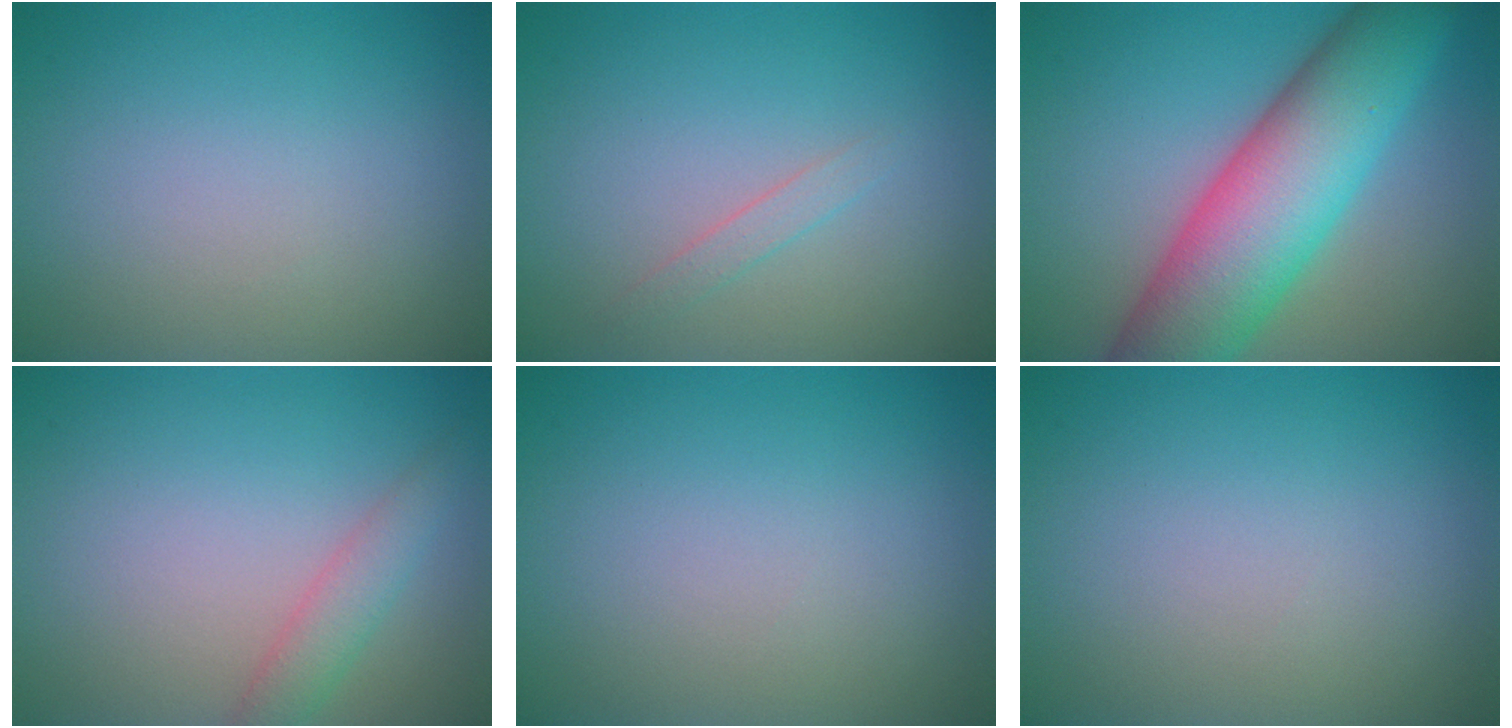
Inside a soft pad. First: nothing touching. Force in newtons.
{"total": 0.9, "press": 0.9, "slide": 0.1}
{"total": 11.8, "press": 11.8, "slide": 0.3}
{"total": 2.2, "press": 2.2, "slide": 0.2}
{"total": 0.0}
{"total": 0.0}